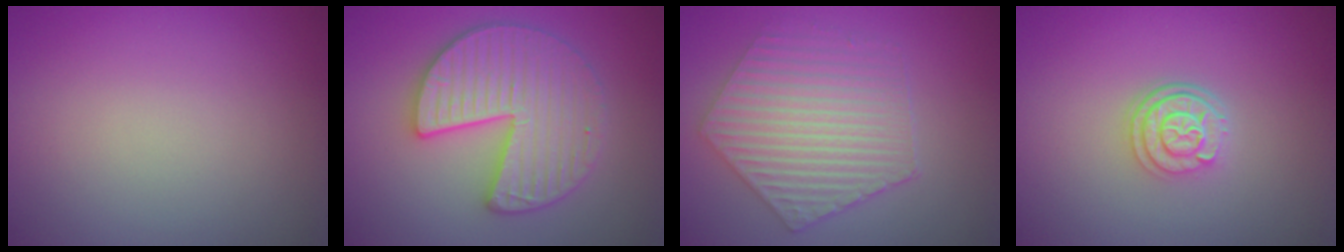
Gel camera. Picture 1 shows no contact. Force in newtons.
{"total": 6.0, "press": 5.9, "slide": 1.0}
{"total": 5.4, "press": 4.5, "slide": 2.9}
{"total": 3.1, "press": 2.4, "slide": 1.9}